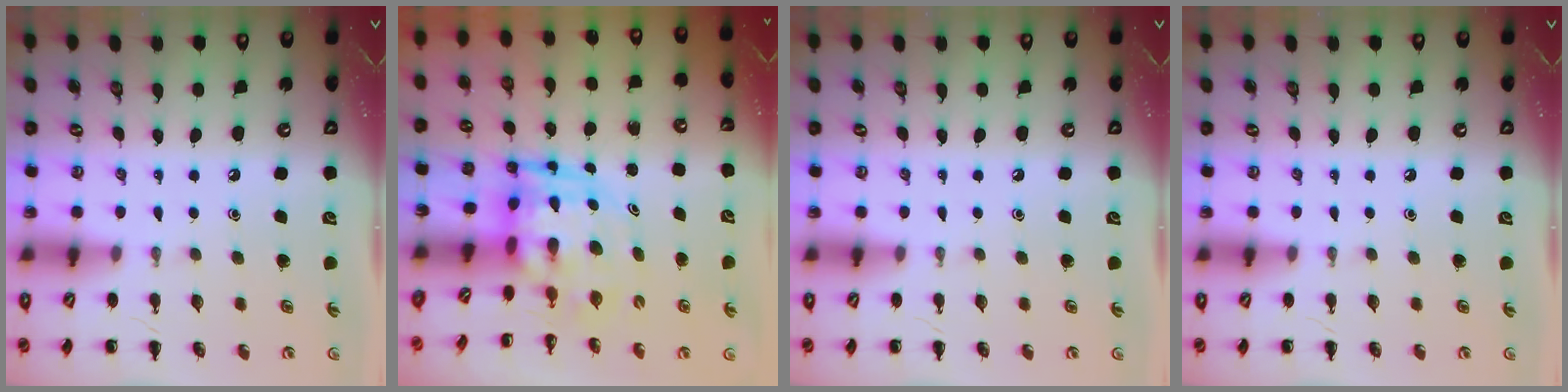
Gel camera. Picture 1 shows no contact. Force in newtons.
{"total": 5.8, "press": 5.5, "slide": 1.9}
{"total": 0.0}
{"total": 0.0}